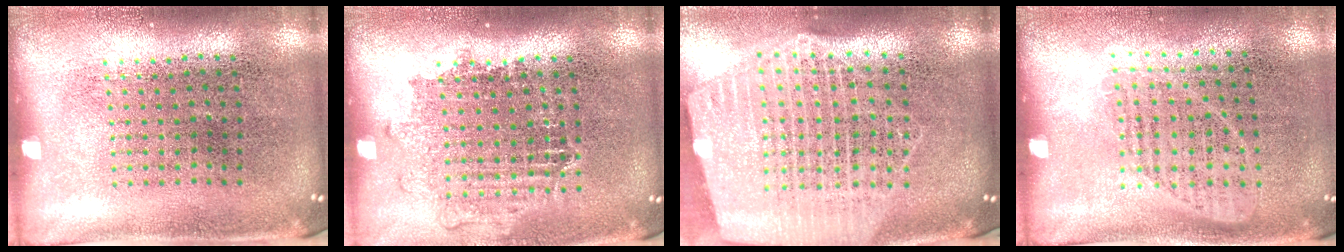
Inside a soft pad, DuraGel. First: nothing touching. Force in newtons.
{"total": 1.1, "press": 1.1, "slide": 0.4}
{"total": 2.6, "press": 2.2, "slide": 1.4}
{"total": 1.0, "press": 0.8, "slide": 0.6}